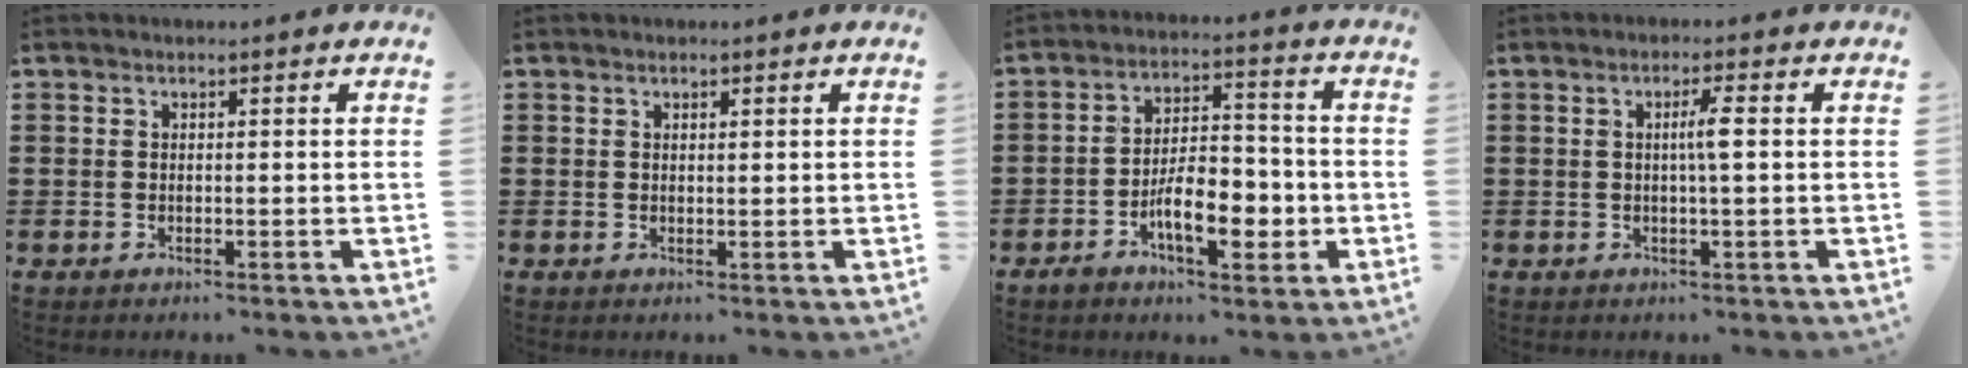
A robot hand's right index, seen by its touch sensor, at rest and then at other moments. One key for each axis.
{"total": 0.5, "fx": 0.3, "fy": 0.2, "fz": 0.4, "tx": -0.007, "ty": 0.003, "tz": 0.006}
{"total": 8.9, "fx": -3.3, "fy": 4.4, "fz": 7.0, "tx": -0.106, "ty": 0.003, "tz": -0.060}
{"total": 2.9, "fx": 0.3, "fy": 0.0, "fz": 2.9, "tx": -0.056, "ty": -0.002, "tz": 0.000}